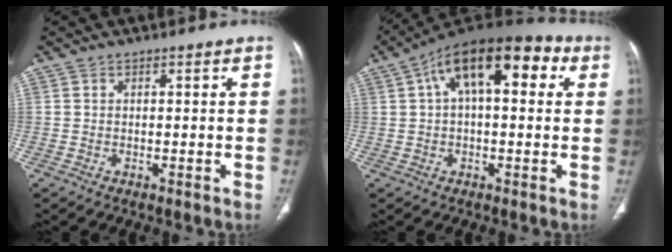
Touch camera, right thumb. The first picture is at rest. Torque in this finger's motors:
{"motor_torque": [1.28, 3.73, 1.01, -0.83, 0.15]}